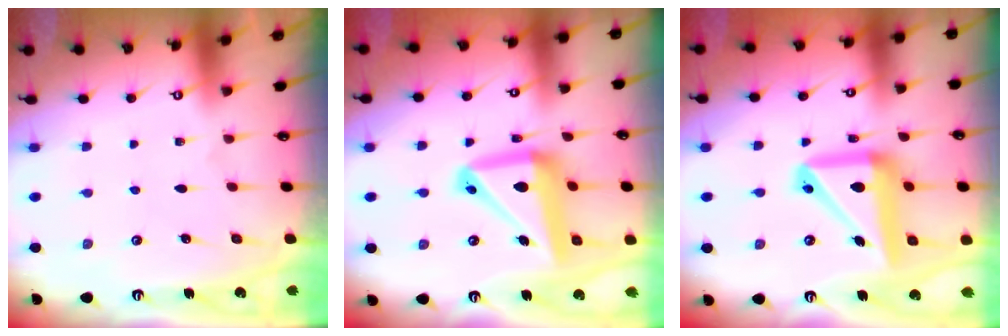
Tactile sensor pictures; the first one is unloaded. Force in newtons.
{"total": 15.3, "press": 15.2, "slide": 1.9}
{"total": 15.5, "press": 15.4, "slide": 1.7}